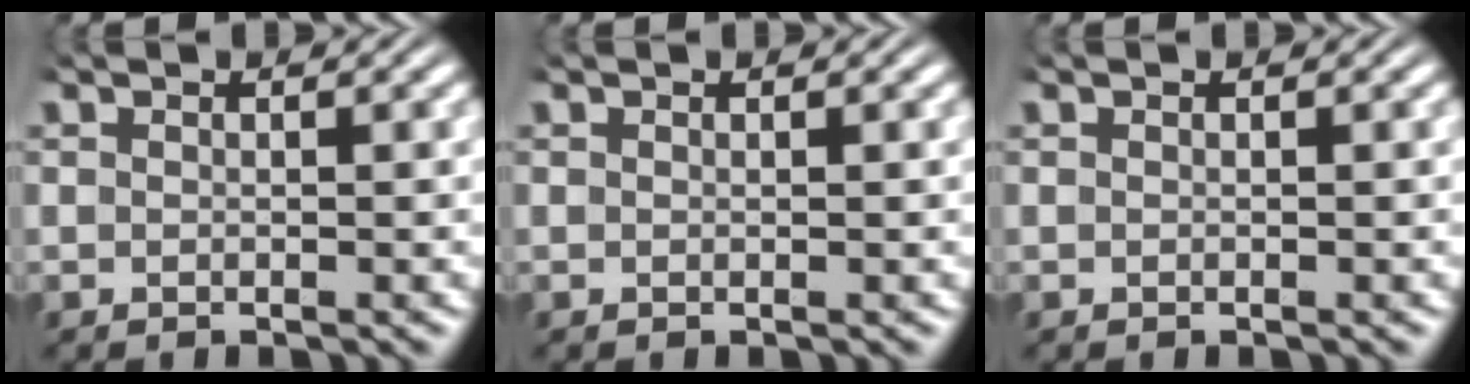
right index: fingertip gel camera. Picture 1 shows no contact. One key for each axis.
{"total": 0.0}
{"total": 0.0}